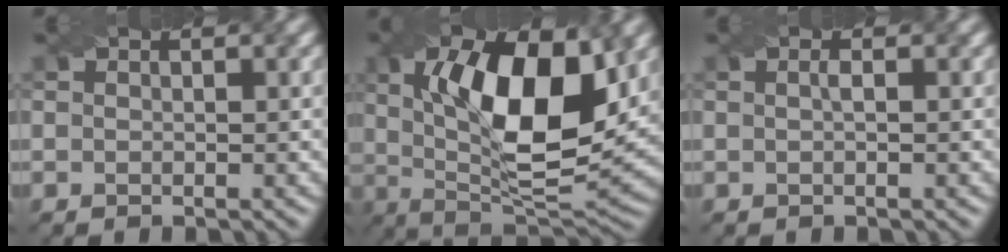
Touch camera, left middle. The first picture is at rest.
{"total": 12.5, "force": [2.9, 4.9, 11.1], "torque": [-0.171, 0.005, 0.046]}
{"total": 0.6, "force": [0.0, 0.1, 0.6], "torque": [-0.013, 0.004, 0.001]}